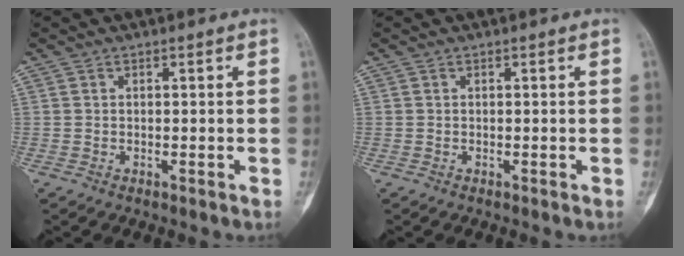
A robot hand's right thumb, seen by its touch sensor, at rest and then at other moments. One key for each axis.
{"total": 0.0}